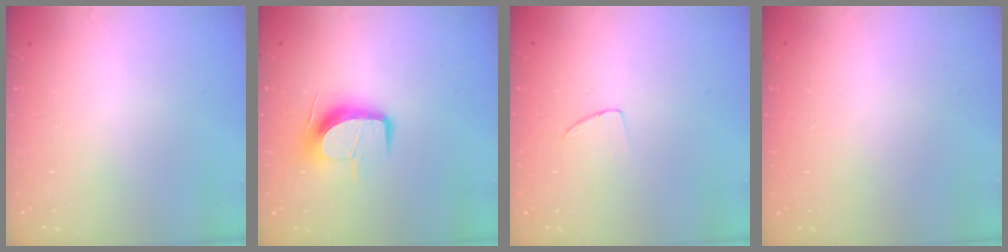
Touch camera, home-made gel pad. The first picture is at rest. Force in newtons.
{"total": 10.5, "press": 10.5, "slide": 0.9}
{"total": 4.3, "press": 4.3, "slide": 0.3}
{"total": 0.0}